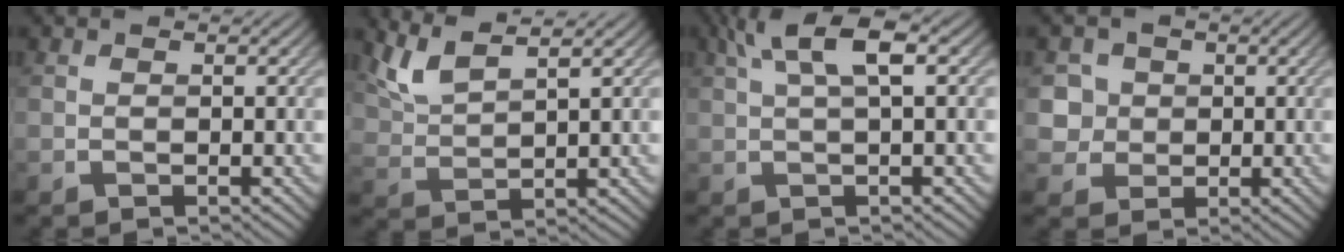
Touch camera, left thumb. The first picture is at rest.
{"total": 5.0, "force": [4.0, 1.1, 2.9], "torque": [-0.075, 0.007, 0.086]}
{"total": 5.5, "force": [2.1, 1.1, 5.0], "torque": [-0.087, 0.020, 0.037]}
{"total": 4.3, "force": [0.7, 4.1, 1.0], "torque": [-0.035, -0.001, 0.013]}